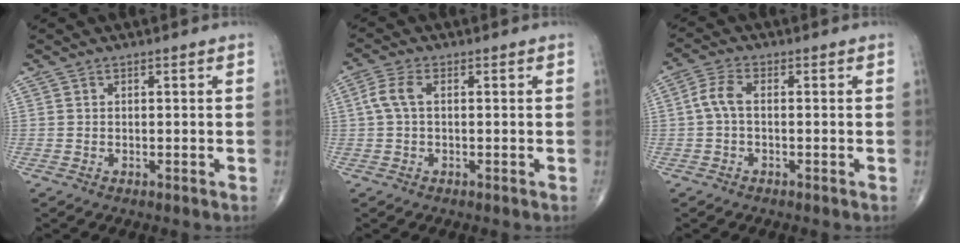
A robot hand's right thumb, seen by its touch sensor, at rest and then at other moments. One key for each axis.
{"total": 3.9, "fx": 0.4, "fy": 1.8, "fz": 3.4, "tx": -0.092, "ty": 0.010, "tz": 0.005}
{"total": 3.9, "fx": -0.3, "fy": 1.7, "fz": 3.5, "tx": -0.084, "ty": 0.010, "tz": -0.012}